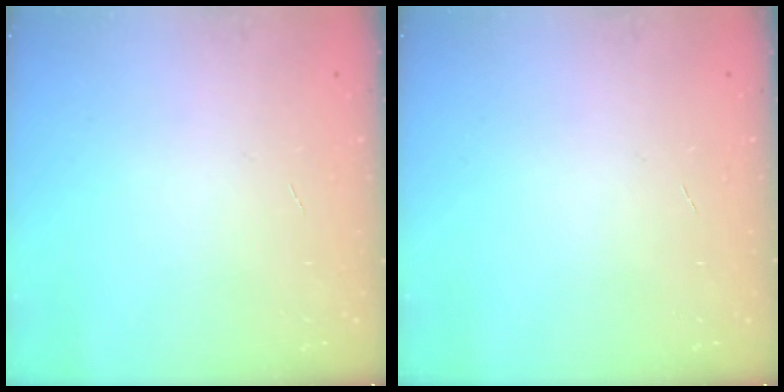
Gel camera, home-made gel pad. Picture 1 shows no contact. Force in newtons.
{"total": 0.0}